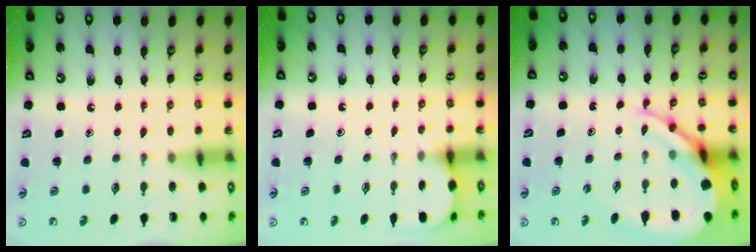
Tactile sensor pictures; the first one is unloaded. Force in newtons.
{"total": 2.9, "press": 2.9, "slide": 0.3}
{"total": 10.4, "press": 10.4, "slide": 0.7}